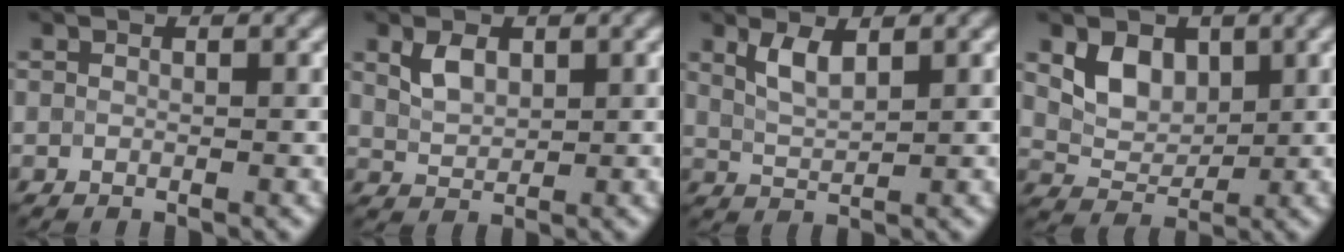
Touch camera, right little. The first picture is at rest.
{"total": 2.5, "force": [1.1, 1.5, 1.6], "torque": [-0.035, 0.000, 0.025]}
{"total": 2.6, "force": [1.5, 1.0, 1.9], "torque": [-0.042, -0.003, 0.034]}
{"total": 3.8, "force": [1.5, 2.7, 2.1], "torque": [-0.042, -0.007, 0.027]}